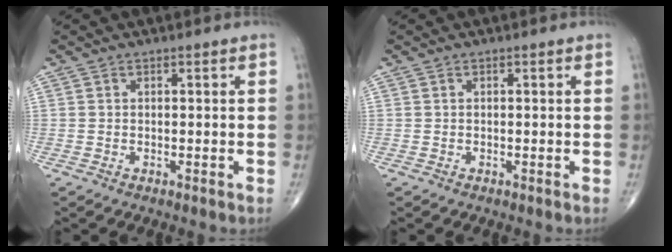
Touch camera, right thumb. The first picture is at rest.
{"total": 0.0}